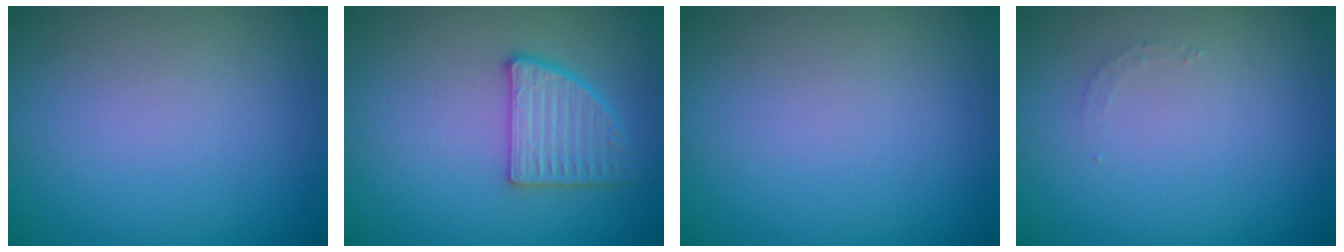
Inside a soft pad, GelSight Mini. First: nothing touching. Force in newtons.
{"total": 3.0, "press": 3.0, "slide": 0.6}
{"total": 0.0}
{"total": 0.8, "press": 0.8, "slide": 0.1}